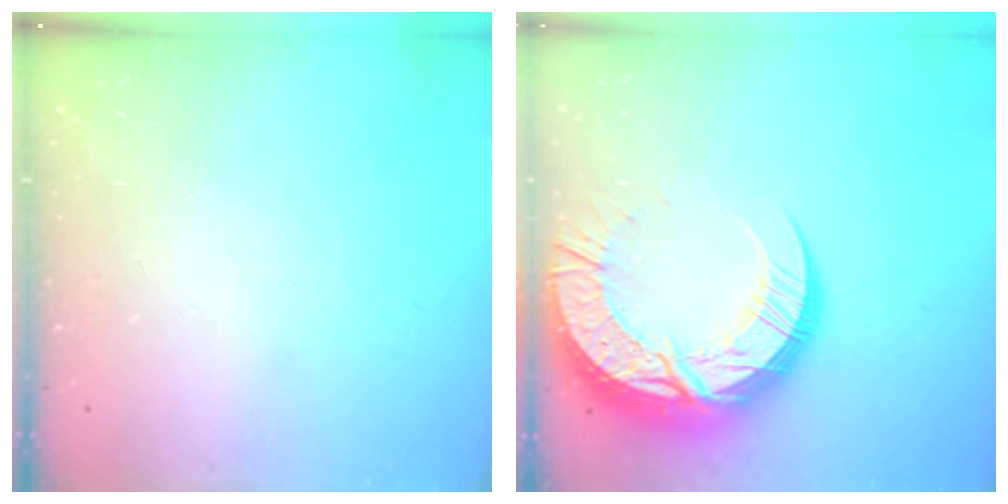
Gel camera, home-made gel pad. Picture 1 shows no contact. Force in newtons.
{"total": 22.5, "press": 22.4, "slide": 1.8}